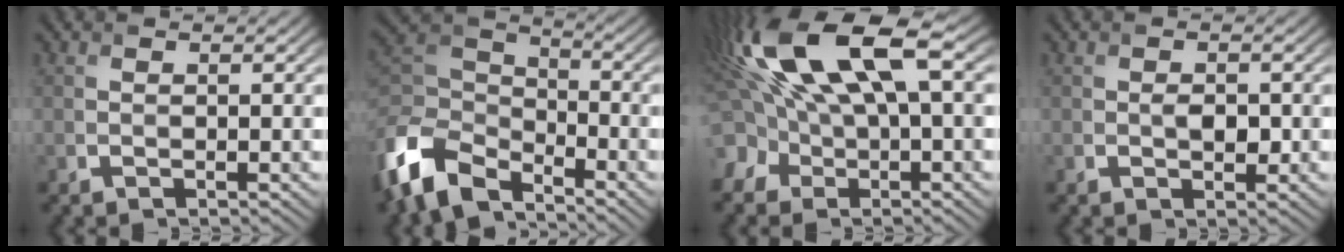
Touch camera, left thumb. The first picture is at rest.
{"total": 10.2, "force": [-7.2, 5.1, 5.2], "torque": [-0.128, -0.011, -0.156]}
{"total": 15.0, "force": [3.4, 7.5, 12.6], "torque": [-0.290, 0.012, 0.057]}
{"total": 1.2, "force": [-0.2, 0.9, 0.8], "torque": [-0.011, -0.003, -0.004]}